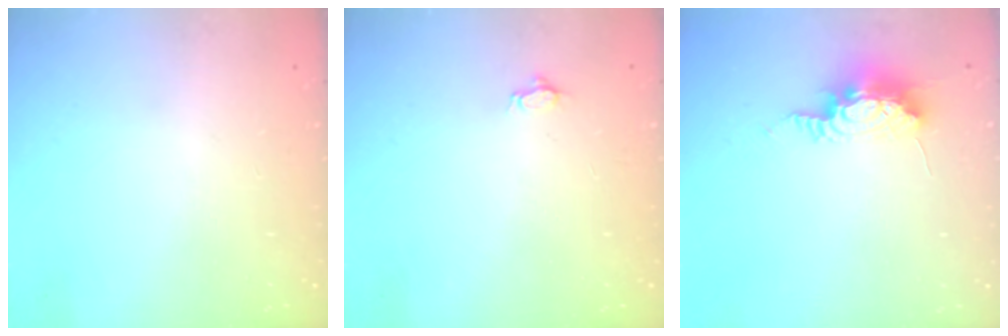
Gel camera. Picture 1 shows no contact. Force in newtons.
{"total": 3.4, "press": 3.4, "slide": 0.4}
{"total": 8.6, "press": 8.5, "slide": 0.7}